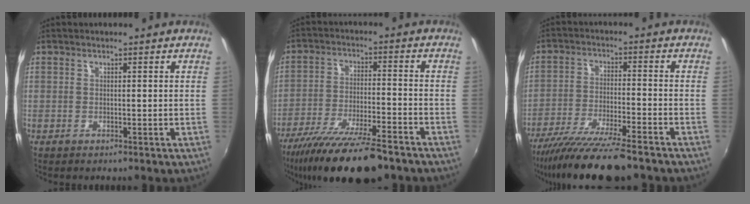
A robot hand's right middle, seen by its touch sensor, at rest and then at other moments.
{"total": 18.2, "force": [-14.2, 3.5, 10.7], "torque": [-0.212, -0.041, -0.234]}
{"total": 15.2, "force": [-12.6, 1.4, 8.4], "torque": [-0.170, -0.037, -0.214]}